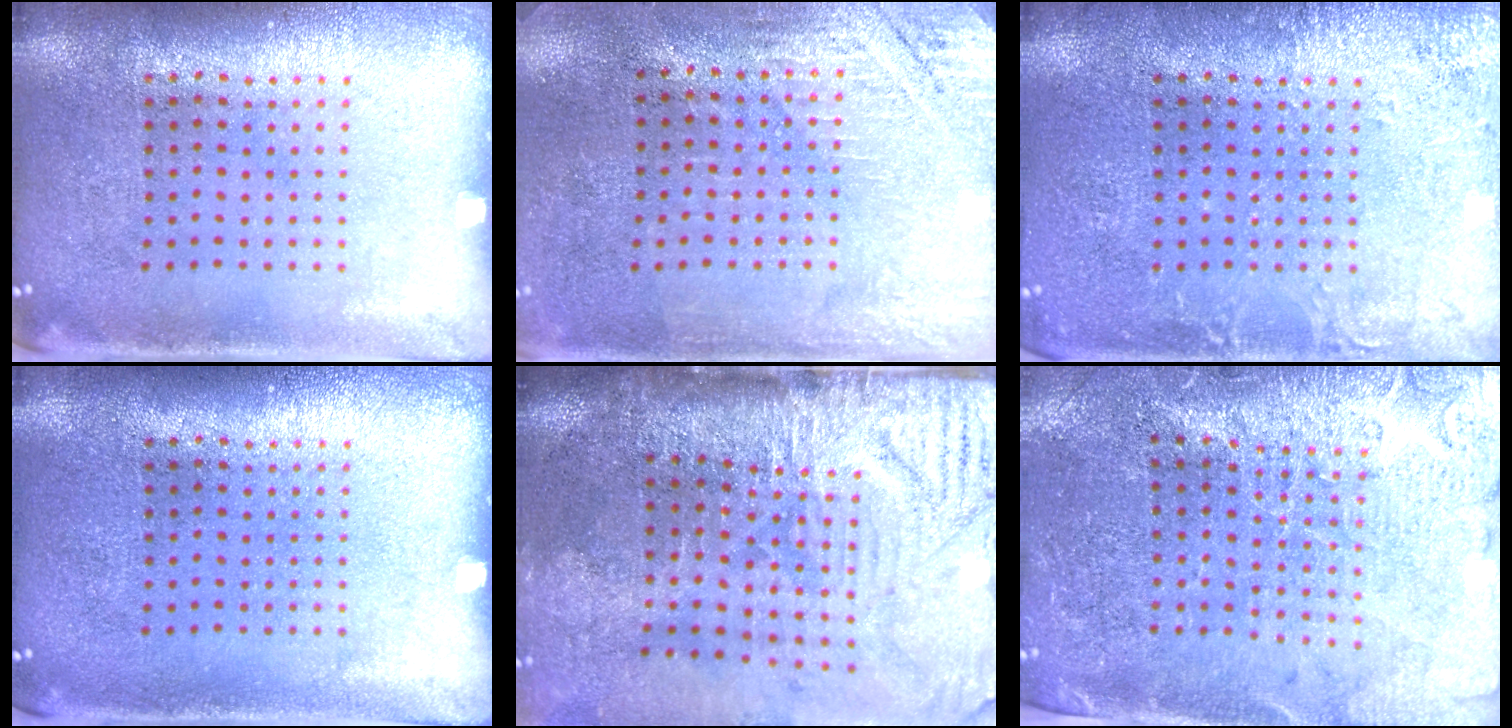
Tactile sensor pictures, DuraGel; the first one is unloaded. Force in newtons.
{"total": 2.7, "press": 2.5, "slide": 1.1}
{"total": 2.5, "press": 2.5, "slide": 0.3}
{"total": 0.0}
{"total": 4.8, "press": 3.9, "slide": 2.7}
{"total": 3.2, "press": 3.1, "slide": 1.0}